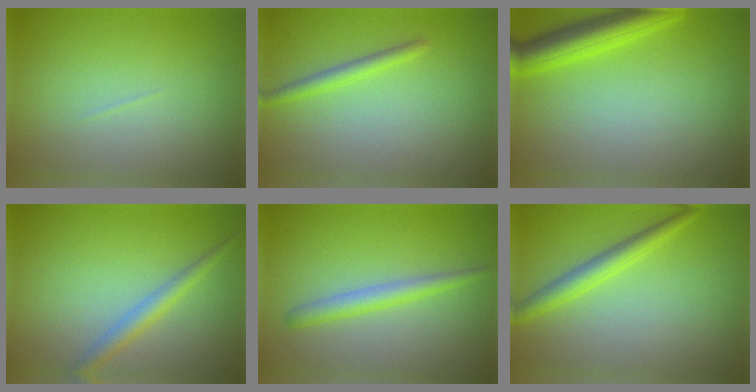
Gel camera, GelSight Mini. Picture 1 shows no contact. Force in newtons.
{"total": 1.6, "press": 1.6, "slide": 0.1}
{"total": 4.7, "press": 4.7, "slide": 0.3}
{"total": 2.3, "press": 2.3, "slide": 0.1}
{"total": 2.2, "press": 2.2, "slide": 0.1}
{"total": 2.7, "press": 2.7, "slide": 0.1}